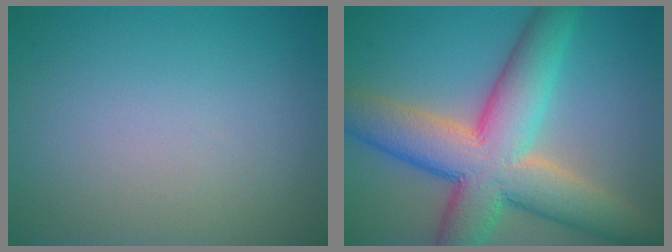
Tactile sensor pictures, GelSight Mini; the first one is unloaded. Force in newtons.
{"total": 11.5, "press": 11.5, "slide": 0.5}